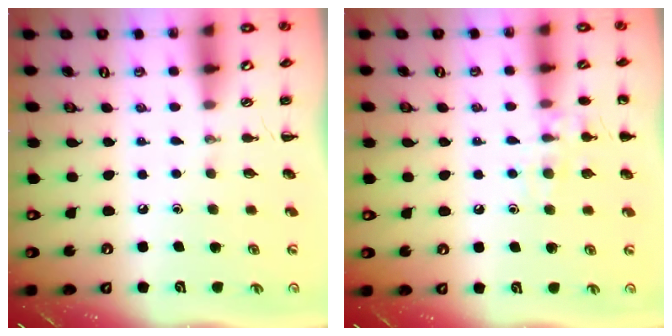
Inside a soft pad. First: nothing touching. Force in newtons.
{"total": 9.2, "press": 9.2, "slide": 1.3}